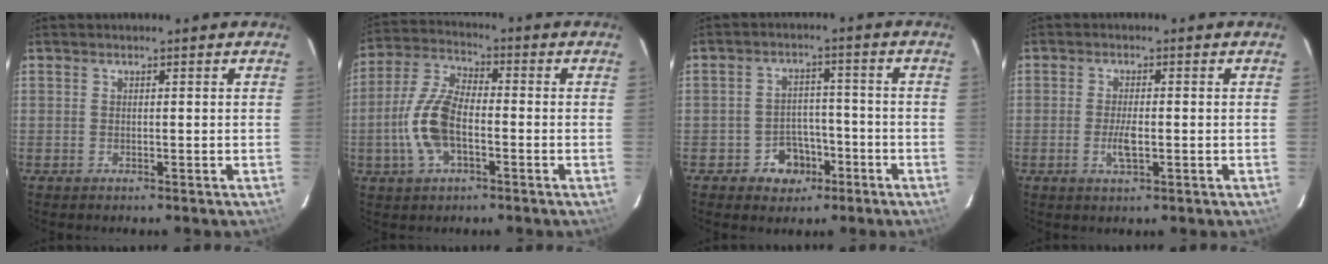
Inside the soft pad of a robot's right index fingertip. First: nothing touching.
{"total": 10.8, "force": [-2.8, 5.0, 9.1], "torque": [-0.200, 0.010, -0.056]}
{"total": 6.3, "force": [-3.5, 4.9, 2.0], "torque": [-0.051, 0.016, -0.038]}
{"total": 3.4, "force": [-0.8, 1.0, 3.2], "torque": [-0.062, -0.003, -0.014]}